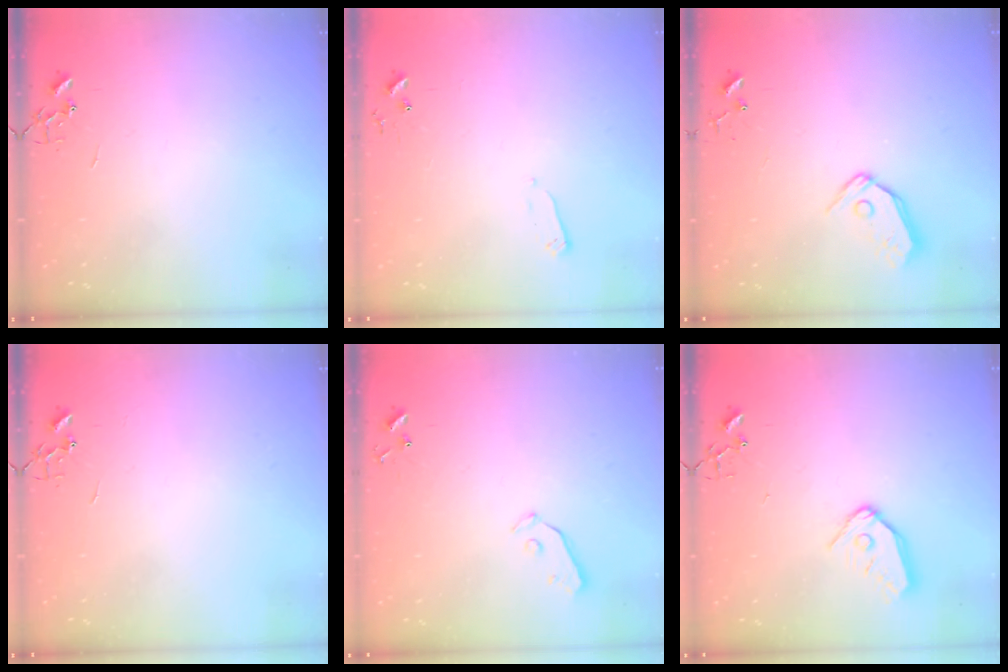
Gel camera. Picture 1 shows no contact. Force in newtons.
{"total": 2.4, "press": 2.4, "slide": 0.4}
{"total": 8.3, "press": 8.2, "slide": 0.7}
{"total": 0.0}
{"total": 3.3, "press": 3.2, "slide": 0.5}
{"total": 10.7, "press": 10.6, "slide": 1.1}